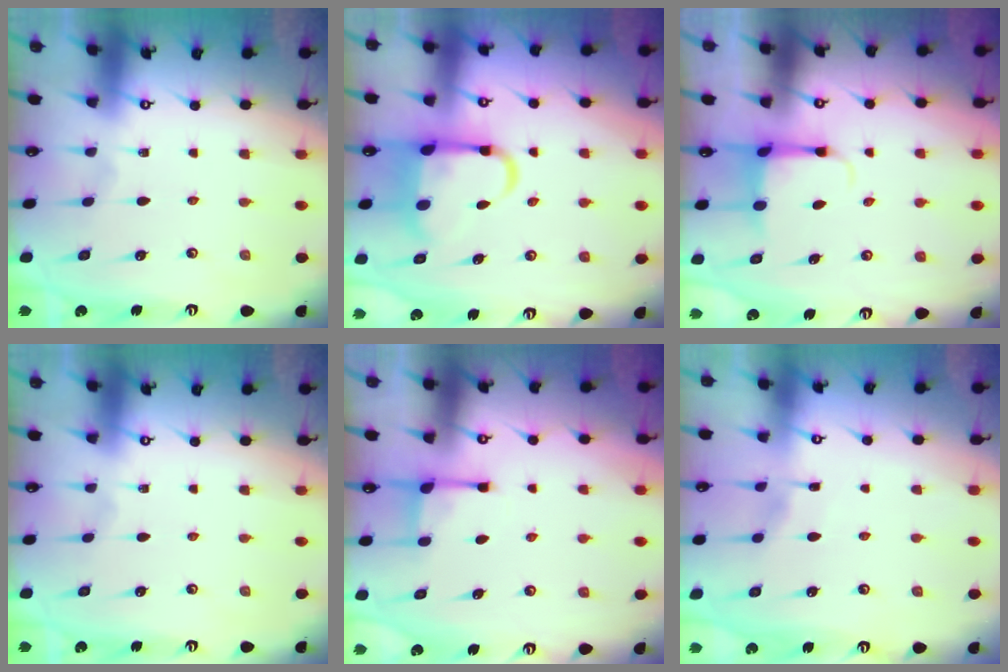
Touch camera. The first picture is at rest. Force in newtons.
{"total": 9.8, "press": 9.6, "slide": 2.1}
{"total": 4.0, "press": 3.8, "slide": 1.2}
{"total": 0.0}
{"total": 3.5, "press": 3.4, "slide": 0.7}
{"total": 3.5, "press": 3.5, "slide": 0.4}